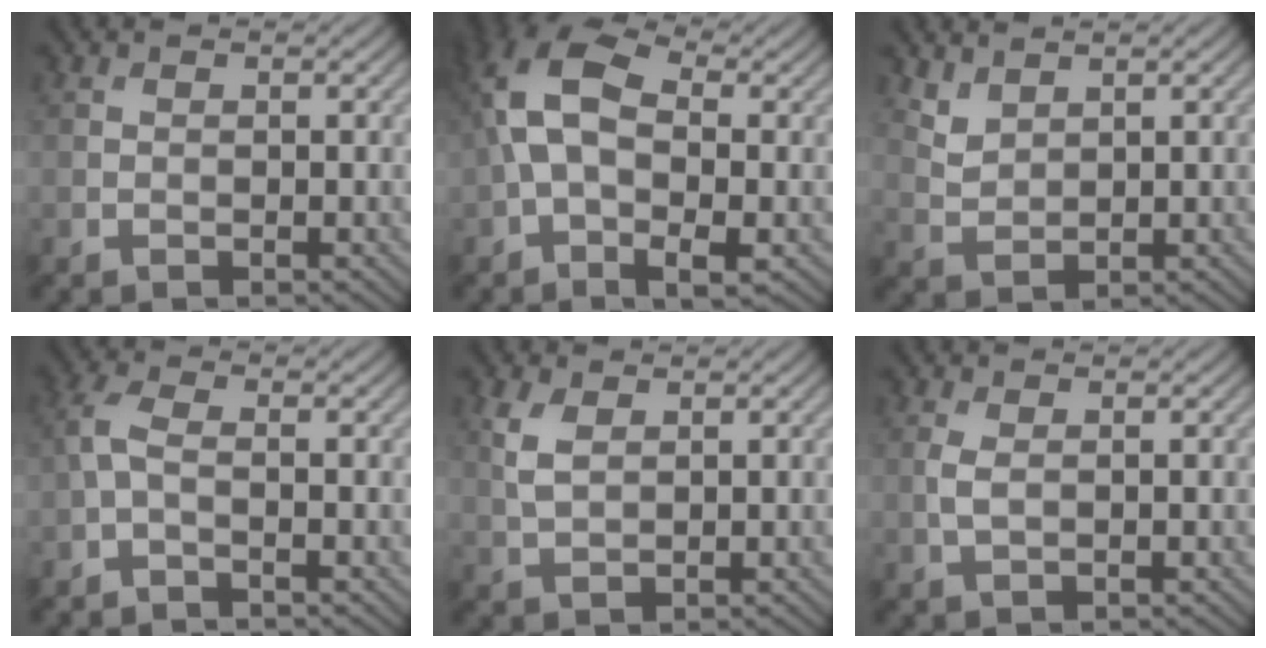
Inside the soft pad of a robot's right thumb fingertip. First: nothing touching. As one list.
[{"total": 12.0, "force": [0.1, 6.7, 10.0], "torque": [-0.232, 0.005, -0.006]}, {"total": 2.7, "force": [2.2, 1.1, 1.2], "torque": [-0.034, -0.003, 0.056]}, {"total": 3.0, "force": [-0.5, 1.3, 2.7], "torque": [-0.072, 0.006, -0.020]}, {"total": 3.4, "force": [1.3, 1.8, 2.5], "torque": [-0.068, 0.002, 0.029]}, {"total": 1.9, "force": [0.2, 1.0, 1.7], "torque": [-0.049, 0.001, 0.004]}]